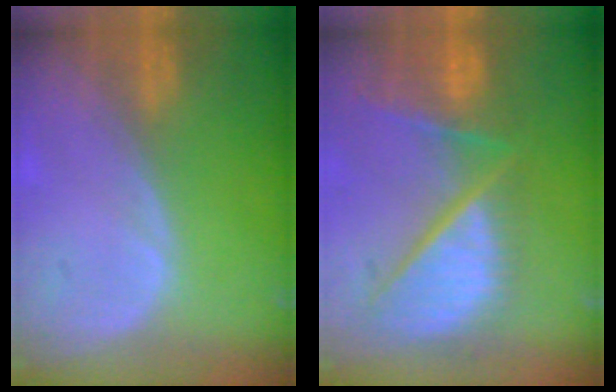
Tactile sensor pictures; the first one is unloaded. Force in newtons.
{"total": 12.3, "press": 10.1, "slide": 7.0}